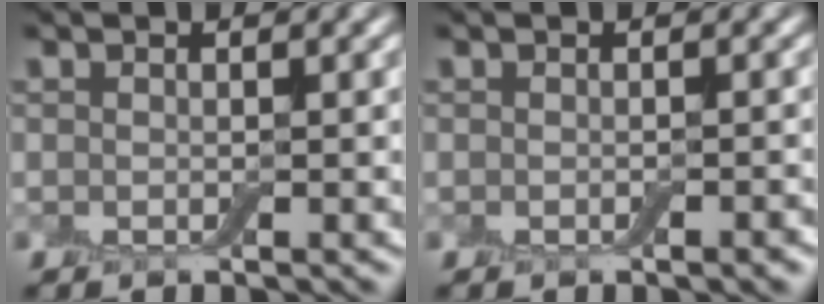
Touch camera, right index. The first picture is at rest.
{"total": 0.8, "force": [-0.4, 0.2, 0.7], "torque": [-0.009, 0.001, -0.004]}